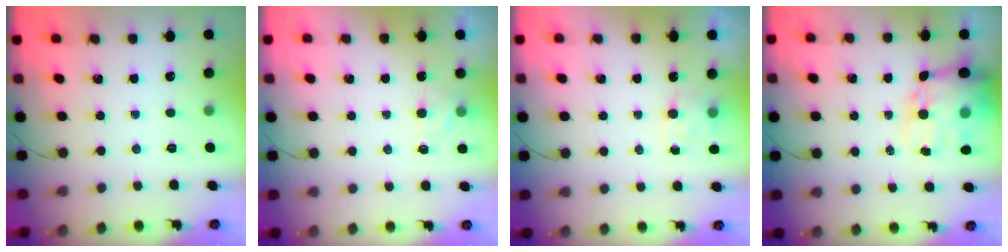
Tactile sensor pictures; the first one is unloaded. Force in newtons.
{"total": 2.5, "press": 2.0, "slide": 1.5}
{"total": 3.7, "press": 3.6, "slide": 1.0}
{"total": 15.1, "press": 14.7, "slide": 3.3}